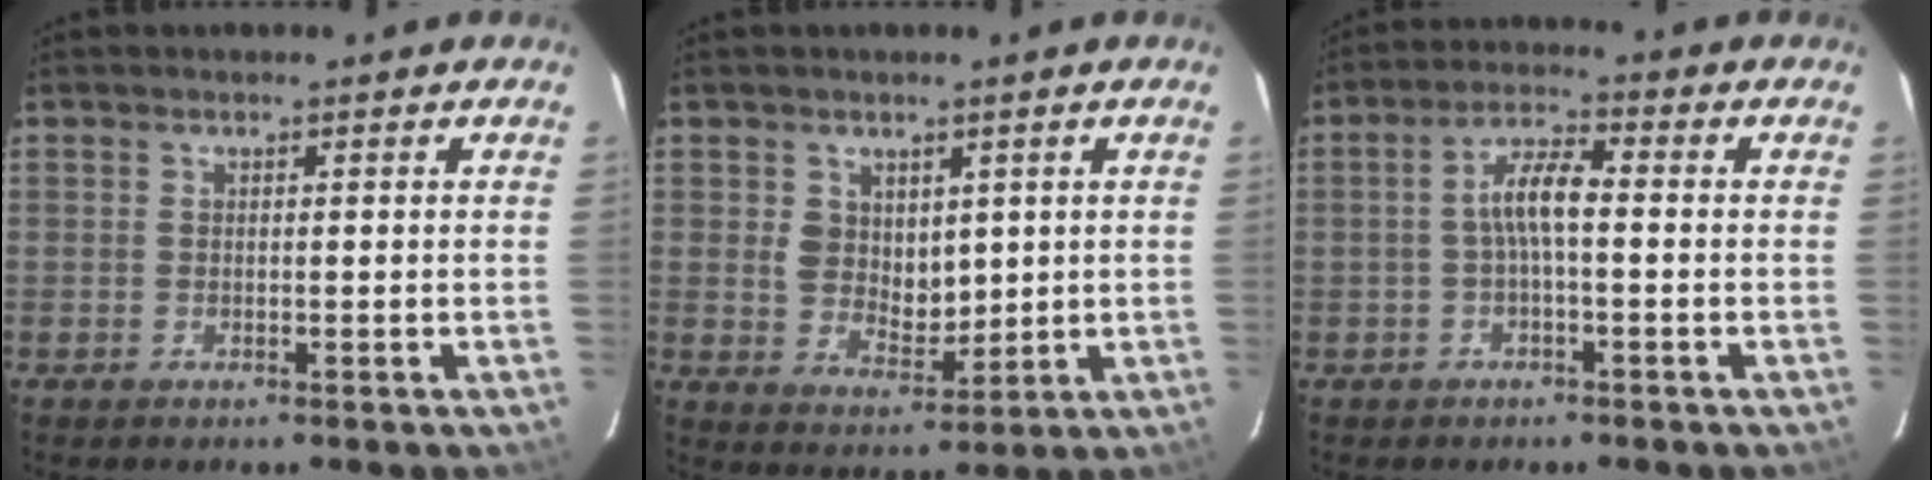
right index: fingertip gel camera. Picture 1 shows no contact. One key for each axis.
{"total": 6.3, "fx": 1.8, "fy": 5.1, "fz": 3.3, "tx": -0.054, "ty": 0.000, "tz": 0.042}
{"total": 5.3, "fx": -0.6, "fy": 1.3, "fz": 5.1, "tx": -0.102, "ty": 0.015, "tz": -0.011}